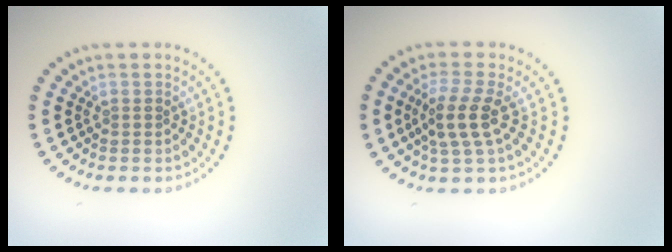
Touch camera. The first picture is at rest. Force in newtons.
{"total": 3.3, "press": 2.8, "slide": 1.6}